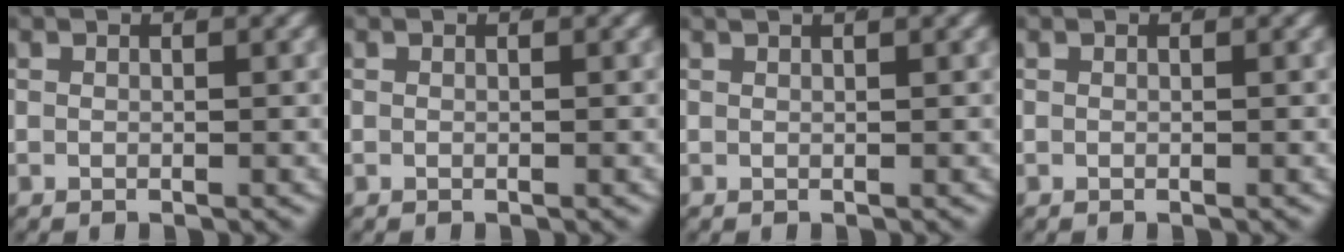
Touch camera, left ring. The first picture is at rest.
{"total": 0.0}
{"total": 1.1, "force": [0.8, -0.4, 0.5], "torque": [0.001, 0.005, 0.013]}
{"total": 0.0}